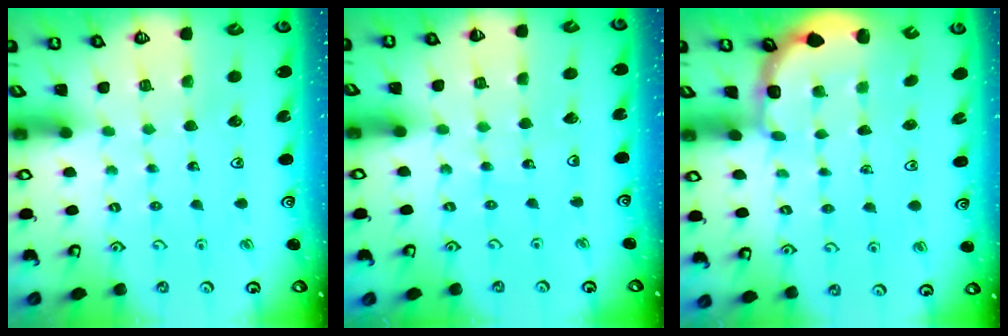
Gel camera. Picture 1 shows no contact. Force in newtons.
{"total": 4.4, "press": 4.4, "slide": 0.5}
{"total": 2.9, "press": 2.5, "slide": 1.4}